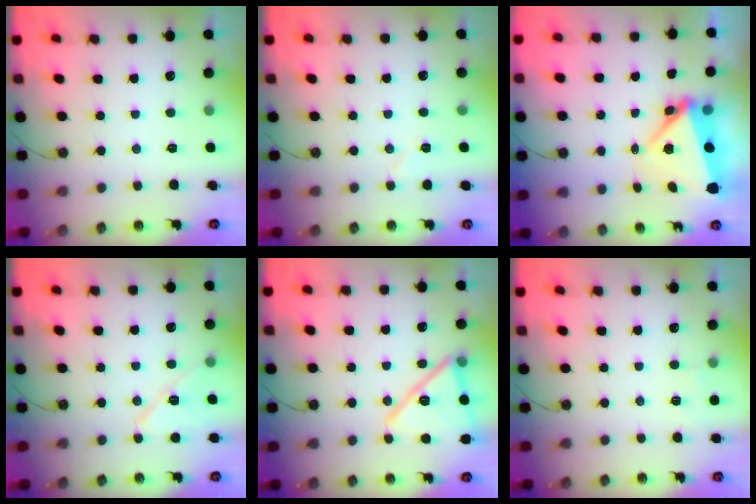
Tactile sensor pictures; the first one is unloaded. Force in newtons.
{"total": 3.9, "press": 3.3, "slide": 1.9}
{"total": 6.3, "press": 6.1, "slide": 1.7}
{"total": 10.3, "press": 10.1, "slide": 1.6}
{"total": 16.4, "press": 14.0, "slide": 8.6}
{"total": 2.7, "press": 2.3, "slide": 1.5}